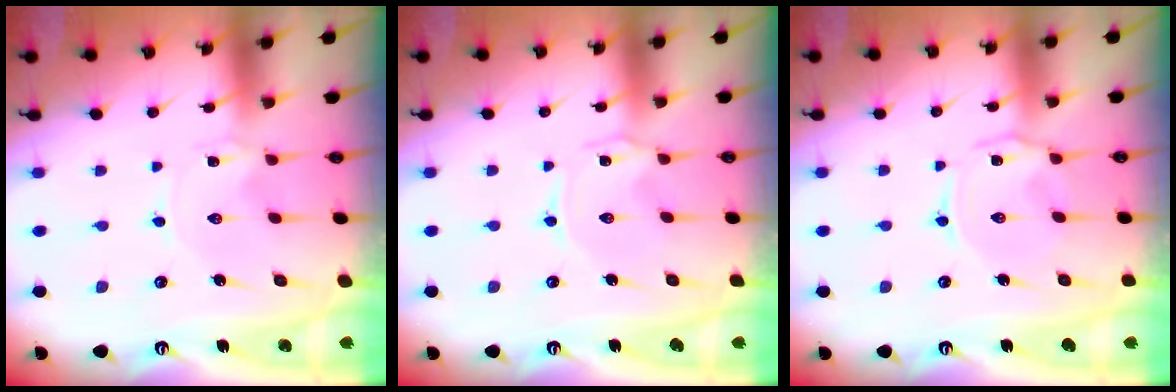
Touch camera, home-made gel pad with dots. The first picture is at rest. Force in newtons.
{"total": 0.9, "press": 0.8, "slide": 0.2}
{"total": 2.5, "press": 2.5, "slide": 0.6}